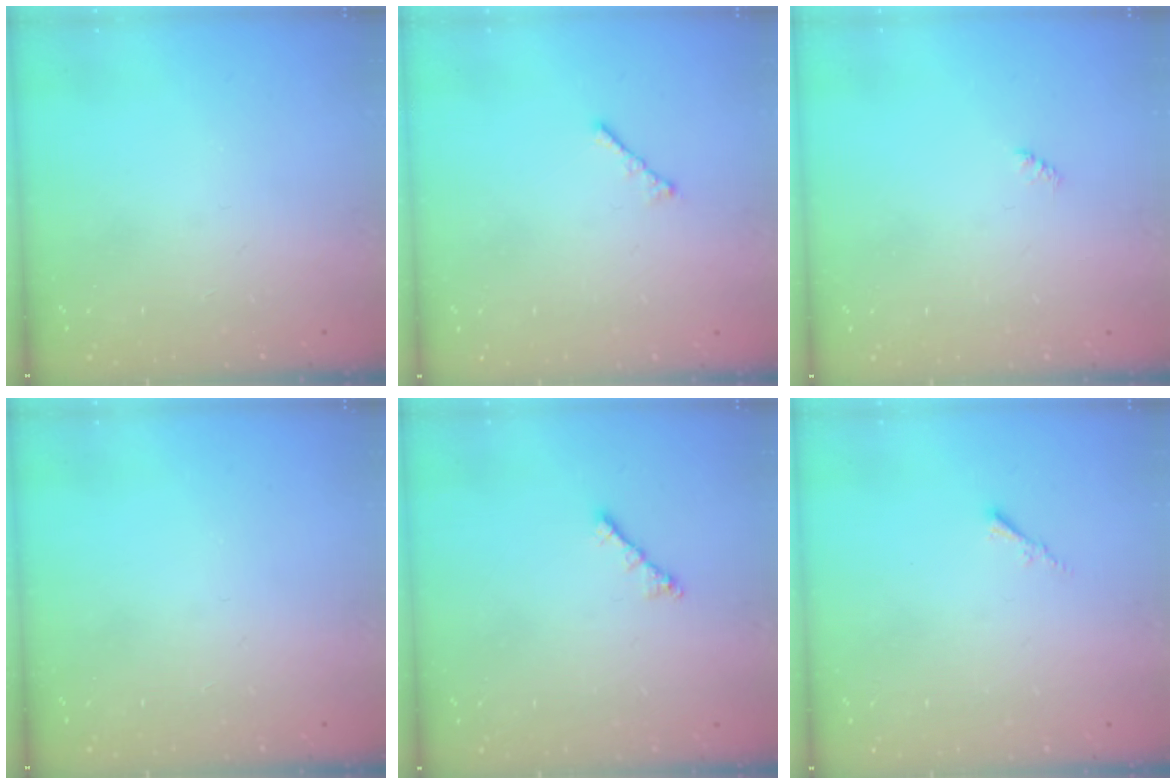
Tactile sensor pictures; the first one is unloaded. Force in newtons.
{"total": 1.9, "press": 1.8, "slide": 0.5}
{"total": 1.9, "press": 1.9, "slide": 0.4}
{"total": 0.0}
{"total": 2.0, "press": 1.9, "slide": 0.6}
{"total": 0.5, "press": 0.4, "slide": 0.3}